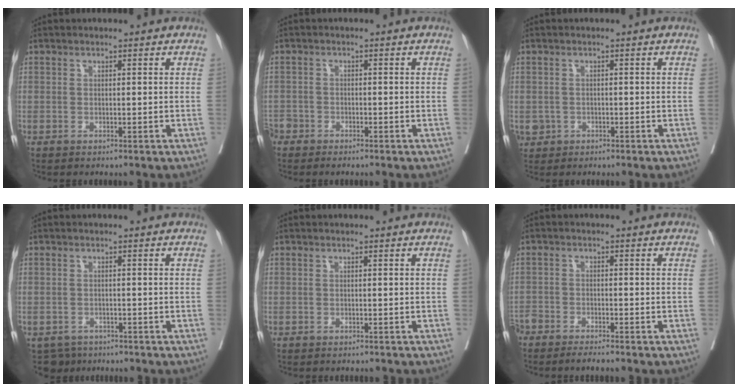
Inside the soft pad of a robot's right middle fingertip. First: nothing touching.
{"total": 3.9, "force": [-3.2, 2.0, 0.9], "torque": [-0.018, -0.004, -0.061]}
{"total": 2.2, "force": [-0.7, 2.0, 0.2], "torque": [0.000, 0.006, -0.007]}
{"total": 2.6, "force": [-2.0, 1.7, -0.2], "torque": [0.002, 0.001, -0.033]}
{"total": 1.6, "force": [-1.5, 0.4, 0.4], "torque": [-0.011, -0.003, -0.021]}
{"total": 5.3, "force": [-4.8, 0.7, 2.2], "torque": [-0.037, -0.009, -0.084]}